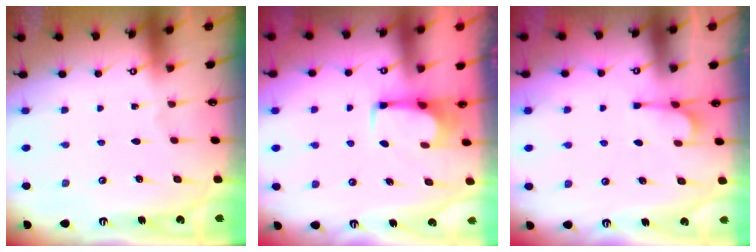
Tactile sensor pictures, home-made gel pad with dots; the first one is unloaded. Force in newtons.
{"total": 2.5, "press": 2.5, "slide": 0.4}
{"total": 1.5, "press": 1.0, "slide": 1.1}